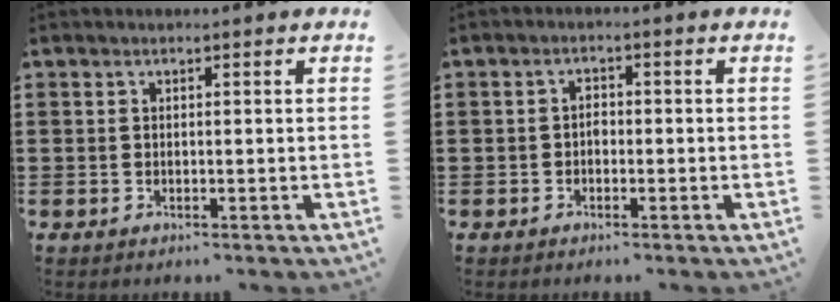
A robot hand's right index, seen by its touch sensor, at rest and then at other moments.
{"total": 1.5, "force": [-0.5, 1.0, 1.0], "torque": [-0.022, 0.002, -0.010]}